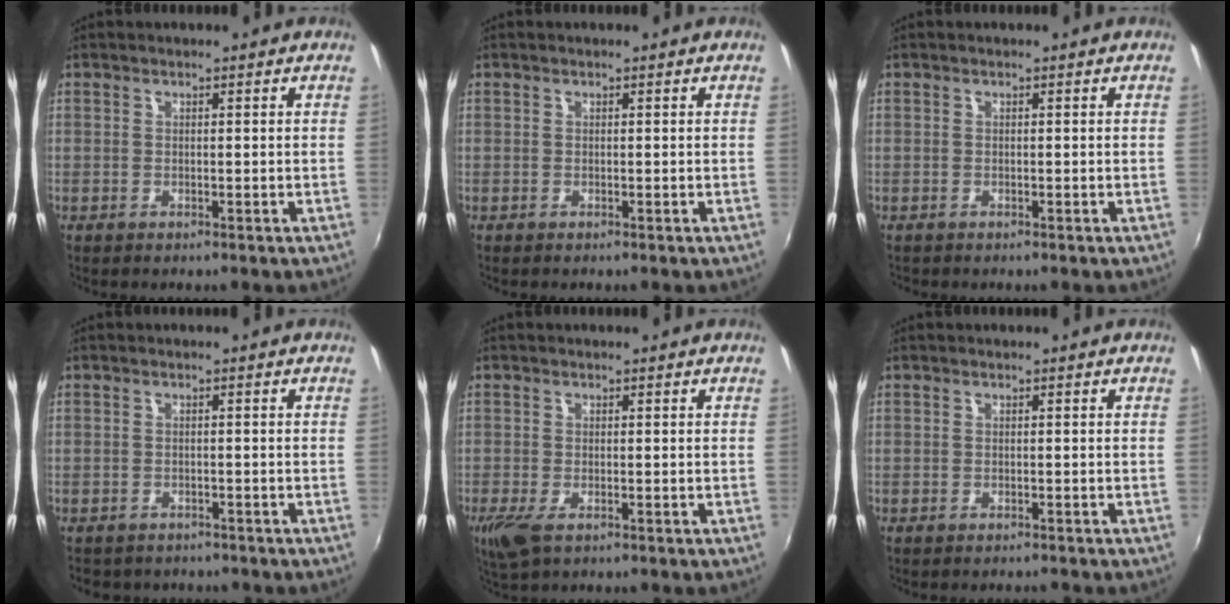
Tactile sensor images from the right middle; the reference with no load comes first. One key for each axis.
{"total": 0.0}
{"total": 0.0}
{"total": 3.9, "fx": -3.2, "fy": 2.0, "fz": 0.9, "tx": -0.026, "ty": -0.014, "tz": -0.046}
{"total": 4.2, "fx": -2.3, "fy": 1.7, "fz": 3.1, "tx": -0.070, "ty": -0.017, "tz": -0.040}
{"total": 1.1, "fx": -1.1, "fy": 0.3, "fz": 0.2, "tx": -0.007, "ty": -0.005, "tz": -0.015}